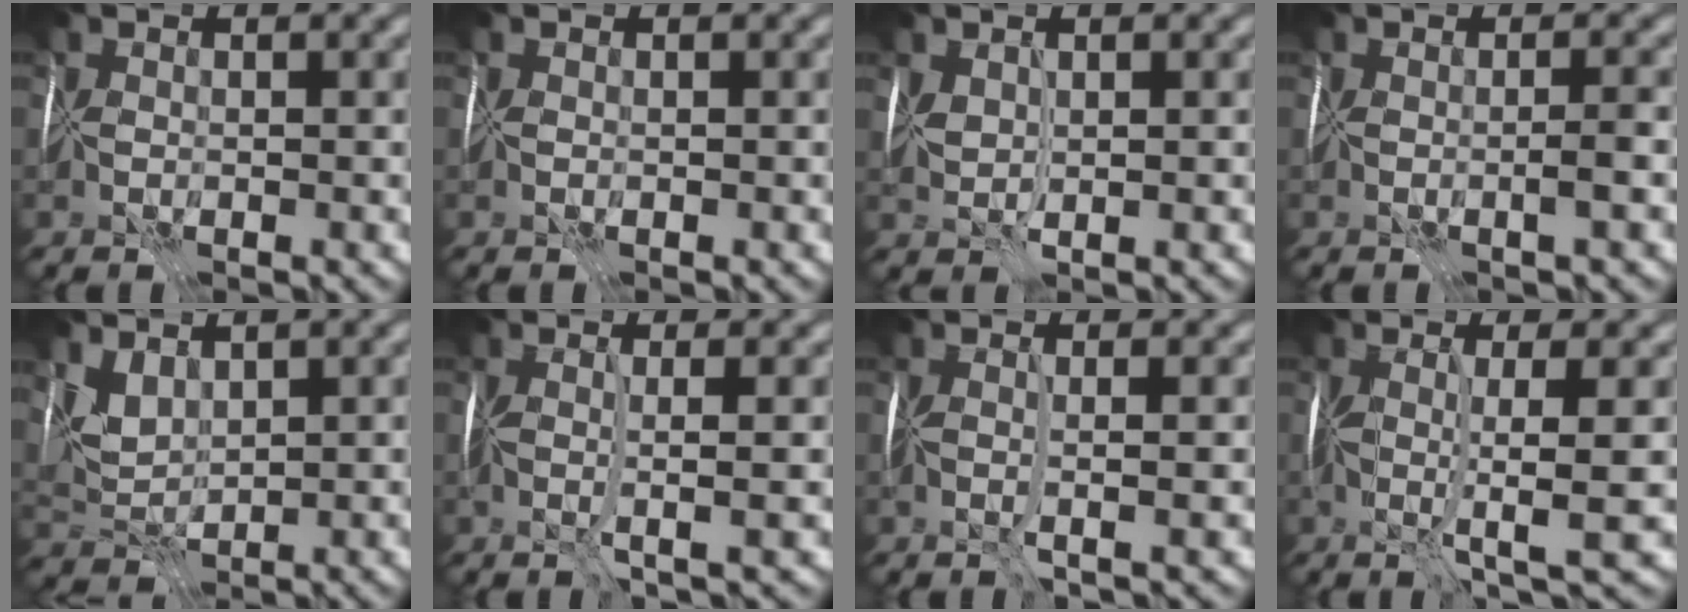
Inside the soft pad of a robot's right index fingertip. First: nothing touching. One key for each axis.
{"total": 0.0}
{"total": 1.9, "fx": 0.8, "fy": 1.0, "fz": 1.4, "tx": -0.034, "ty": 0.004, "tz": 0.016}
{"total": 1.5, "fx": -0.3, "fy": 0.0, "fz": 1.5, "tx": -0.024, "ty": -0.002, "tz": -0.008}
{"total": 2.9, "fx": 1.9, "fy": 1.6, "fz": 1.6, "tx": -0.040, "ty": -0.001, "tz": 0.042}
{"total": 3.3, "fx": 0.0, "fy": 0.6, "fz": 3.3, "tx": -0.054, "ty": 0.002, "tz": -0.005}
{"total": 2.6, "fx": 0.0, "fy": 0.5, "fz": 2.6, "tx": -0.037, "ty": 0.002, "tz": -0.004}
{"total": 5.6, "fx": -0.1, "fy": 0.8, "fz": 5.5, "tx": -0.090, "ty": 0.001, "tz": -0.003}